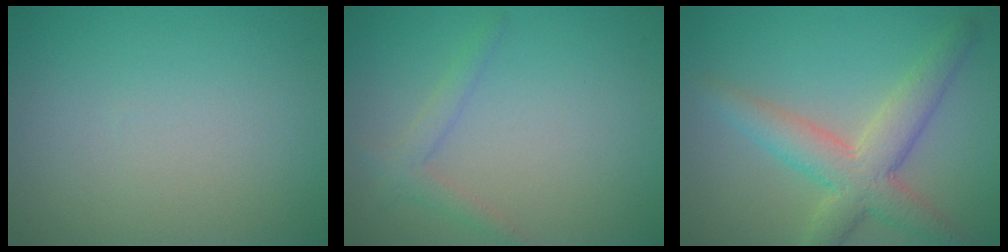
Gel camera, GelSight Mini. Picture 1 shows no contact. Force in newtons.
{"total": 1.8, "press": 1.8, "slide": 0.1}
{"total": 5.4, "press": 5.4, "slide": 0.4}